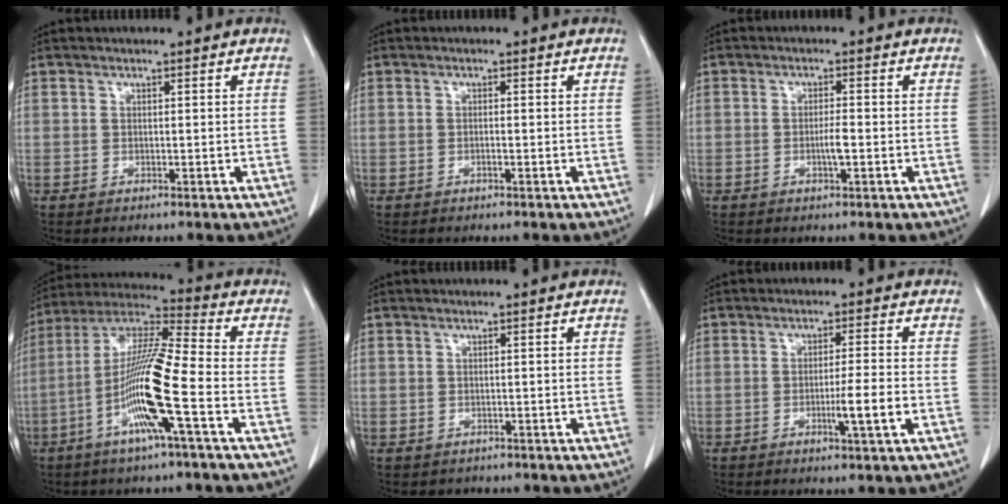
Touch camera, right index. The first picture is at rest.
{"total": 0.7, "force": [-0.2, 0.0, 0.6], "torque": [-0.012, 0.001, -0.002]}
{"total": 2.4, "force": [-0.6, 0.3, 2.3], "torque": [-0.042, 0.000, -0.010]}
{"total": 14.7, "force": [-4.9, -0.2, 13.9], "torque": [-0.279, -0.004, -0.102]}
{"total": 1.4, "force": [-0.7, 1.2, -0.1], "torque": [-0.002, 0.004, -0.009]}
{"total": 5.0, "force": [-1.5, -0.5, 4.7], "torque": [-0.075, -0.008, -0.025]}